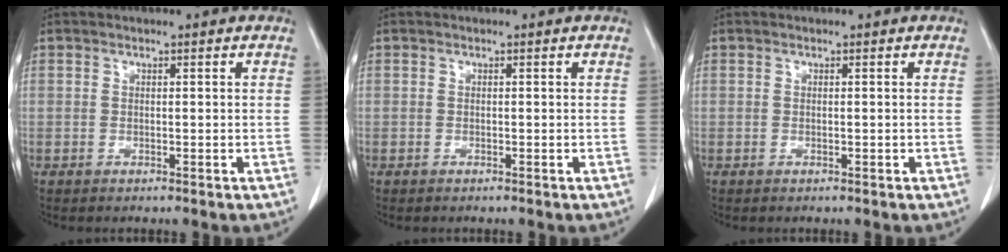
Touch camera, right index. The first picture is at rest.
{"total": 0.0}
{"total": 0.0}